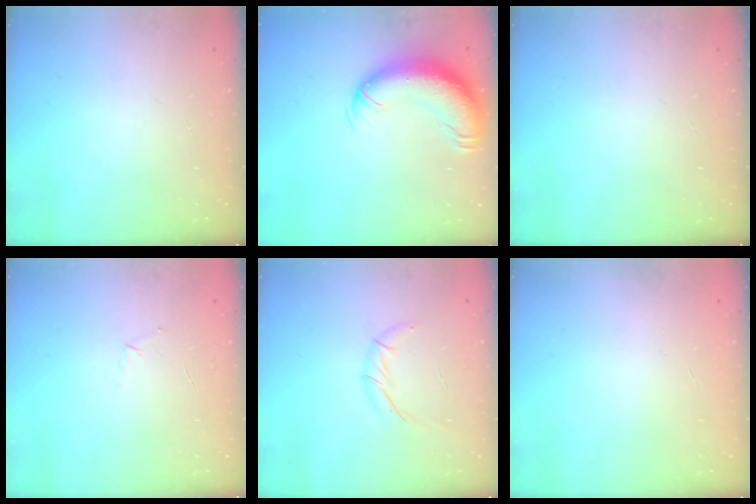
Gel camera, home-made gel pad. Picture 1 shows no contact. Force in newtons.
{"total": 14.7, "press": 14.2, "slide": 3.6}
{"total": 0.0}
{"total": 3.2, "press": 3.1, "slide": 0.8}
{"total": 7.6, "press": 7.5, "slide": 1.1}
{"total": 0.0}